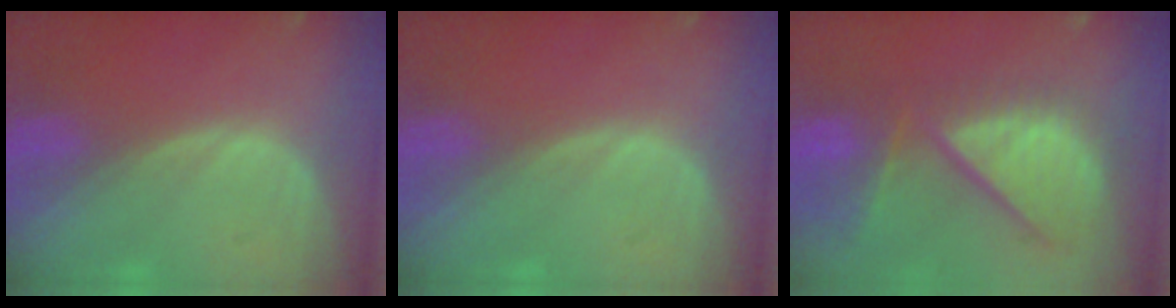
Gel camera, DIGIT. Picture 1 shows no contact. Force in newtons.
{"total": 0.0}
{"total": 11.5, "press": 10.4, "slide": 5.0}